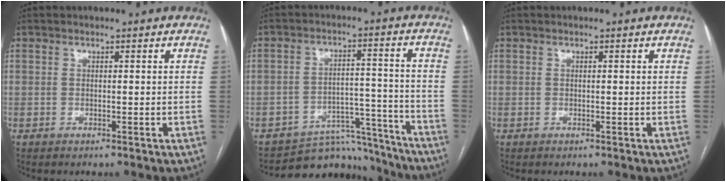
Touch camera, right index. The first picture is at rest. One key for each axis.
{"total": 11.1, "fx": -10.6, "fy": 3.4, "fz": -0.3, "tx": 0.024, "ty": 0.052, "tz": -0.151}
{"total": 0.0}